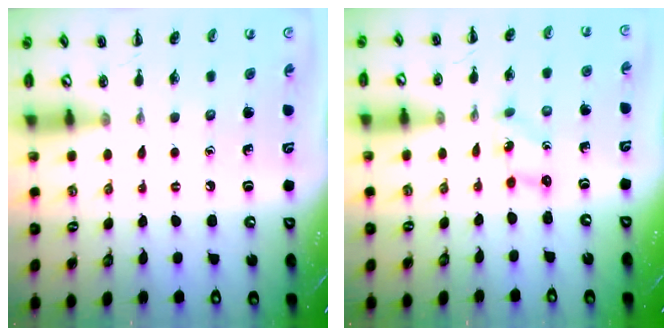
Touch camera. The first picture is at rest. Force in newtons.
{"total": 1.7, "press": 1.6, "slide": 0.5}